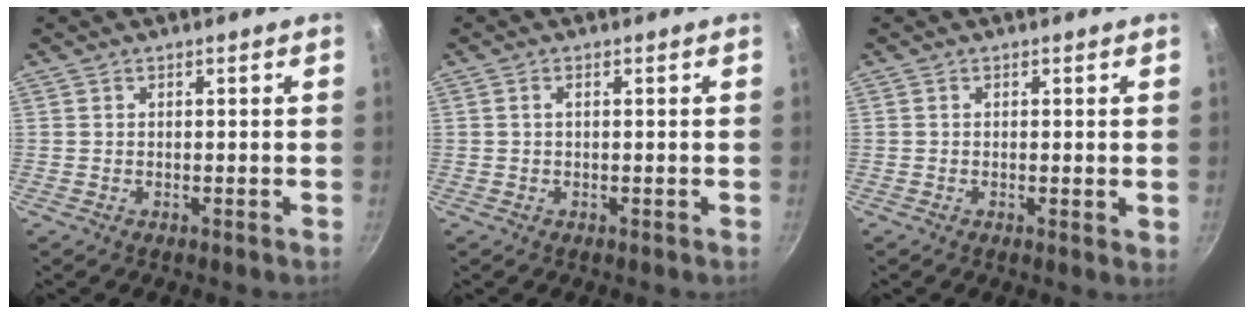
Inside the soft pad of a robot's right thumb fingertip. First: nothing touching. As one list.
[{"total": 0.9, "force": [0.2, 0.4, 0.8], "torque": [-0.018, 0.004, 0.003]}, {"total": 1.6, "force": [0.0, 0.3, 1.5], "torque": [-0.023, -0.005, -0.002]}]